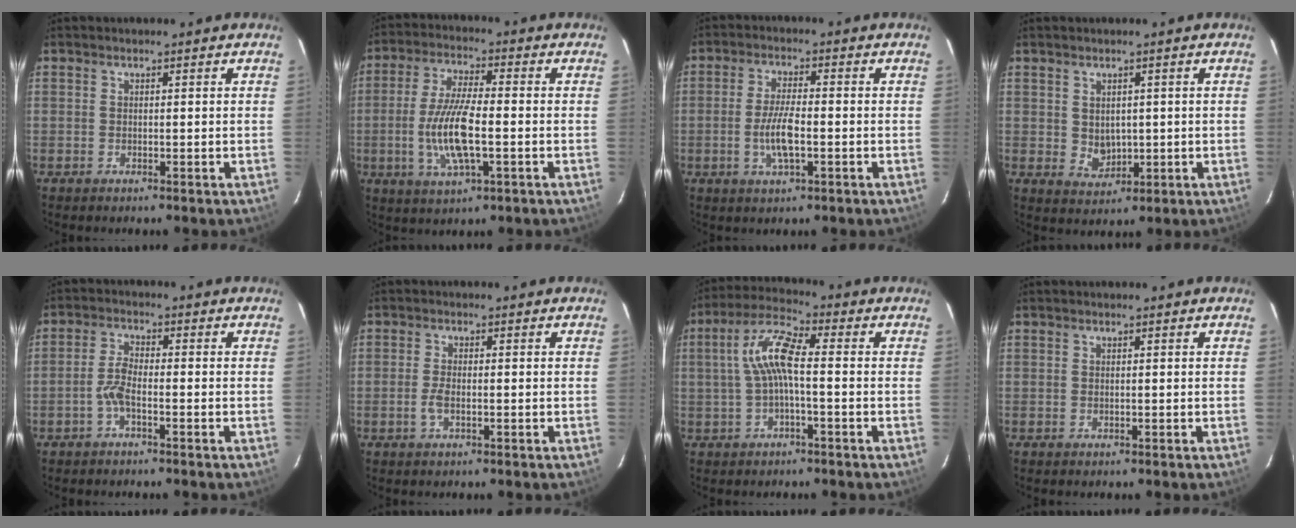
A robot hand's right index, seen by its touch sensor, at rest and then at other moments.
{"total": 11.1, "force": [-2.2, 3.1, 10.5], "torque": [-0.214, -0.005, -0.044]}
{"total": 6.4, "force": [-1.6, 1.8, 5.9], "torque": [-0.120, -0.002, -0.032]}
{"total": 3.7, "force": [0.6, 3.1, 1.9], "torque": [-0.031, -0.001, 0.022]}
{"total": 3.3, "force": [-1.7, 0.9, 2.6], "torque": [-0.065, 0.008, -0.036]}
{"total": 2.5, "force": [-0.8, 1.0, 2.2], "torque": [-0.049, -0.001, -0.016]}
{"total": 7.7, "force": [-0.4, 1.8, 7.4], "torque": [-0.164, 0.019, -0.008]}
{"total": 0.0}